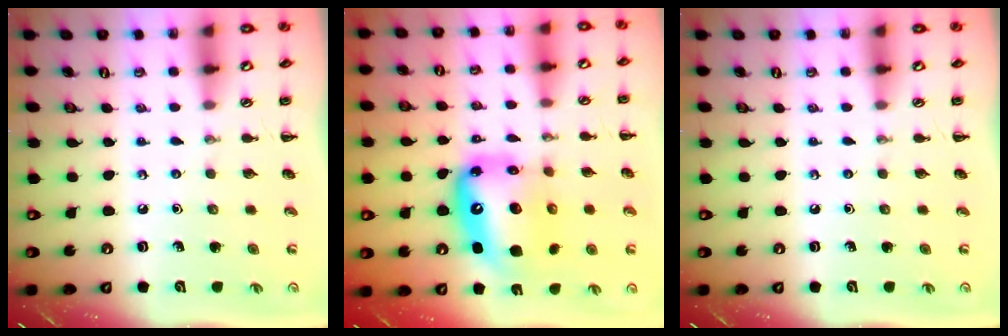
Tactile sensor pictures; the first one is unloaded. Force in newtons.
{"total": 16.3, "press": 15.7, "slide": 4.4}
{"total": 0.0}